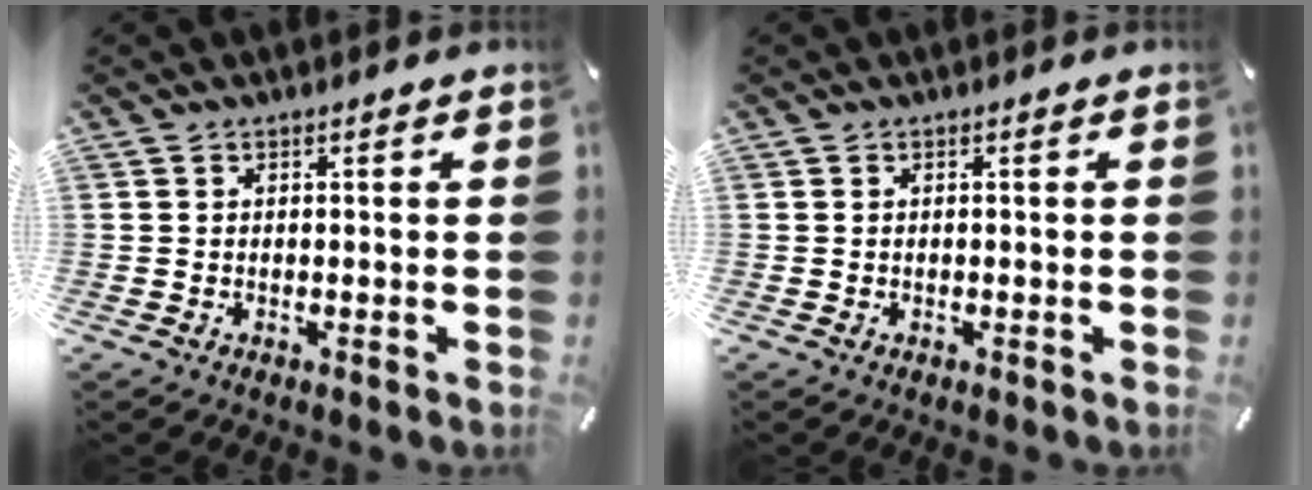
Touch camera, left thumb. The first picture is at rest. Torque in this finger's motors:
{"motor_torque": [0.00, 0.00, 0.00, 0.00, 0.00]}